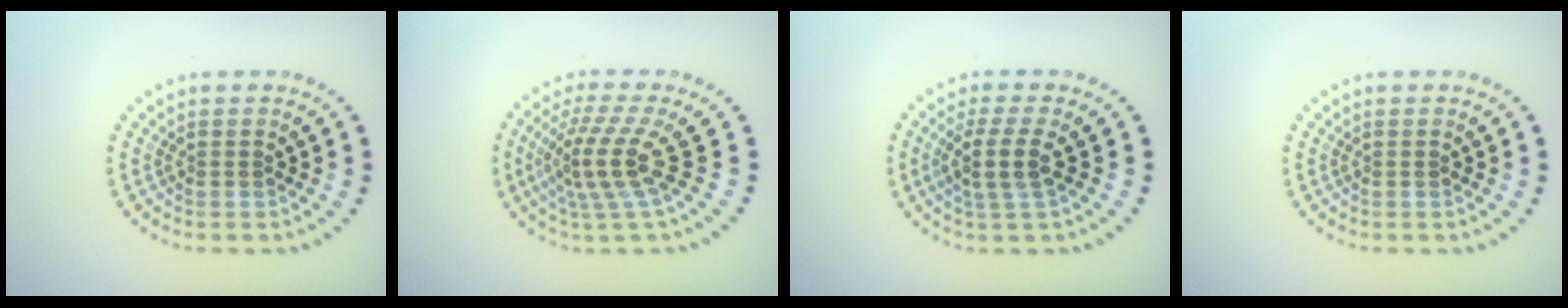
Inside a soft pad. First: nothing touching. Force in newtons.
{"total": 4.5, "press": 3.2, "slide": 3.2}
{"total": 3.1, "press": 2.5, "slide": 1.7}
{"total": 0.0}